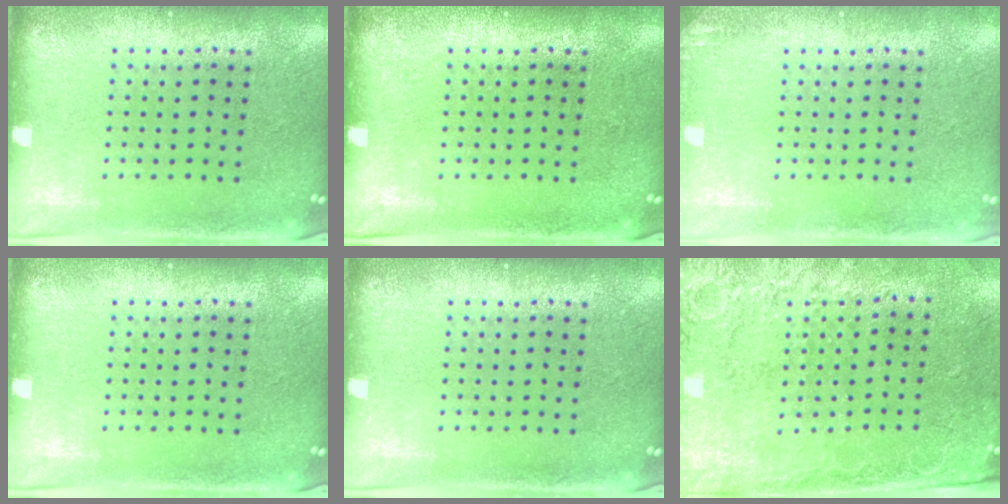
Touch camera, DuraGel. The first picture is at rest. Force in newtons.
{"total": 0.0}
{"total": 1.0, "press": 1.0, "slide": 0.1}
{"total": 0.0}
{"total": 0.0}
{"total": 2.6, "press": 2.1, "slide": 1.5}